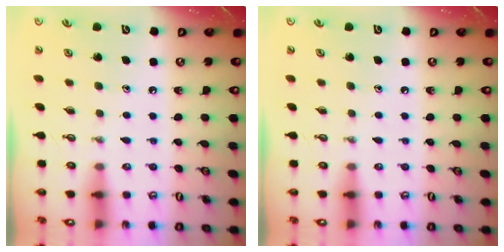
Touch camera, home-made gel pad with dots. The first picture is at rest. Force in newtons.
{"total": 0.0}